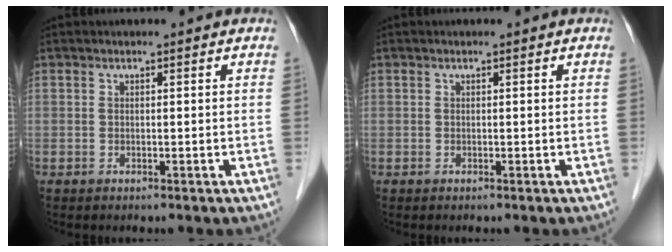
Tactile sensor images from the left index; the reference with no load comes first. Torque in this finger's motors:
{"motor_torque": [0.00, 0.00, 0.00, 0.00]}